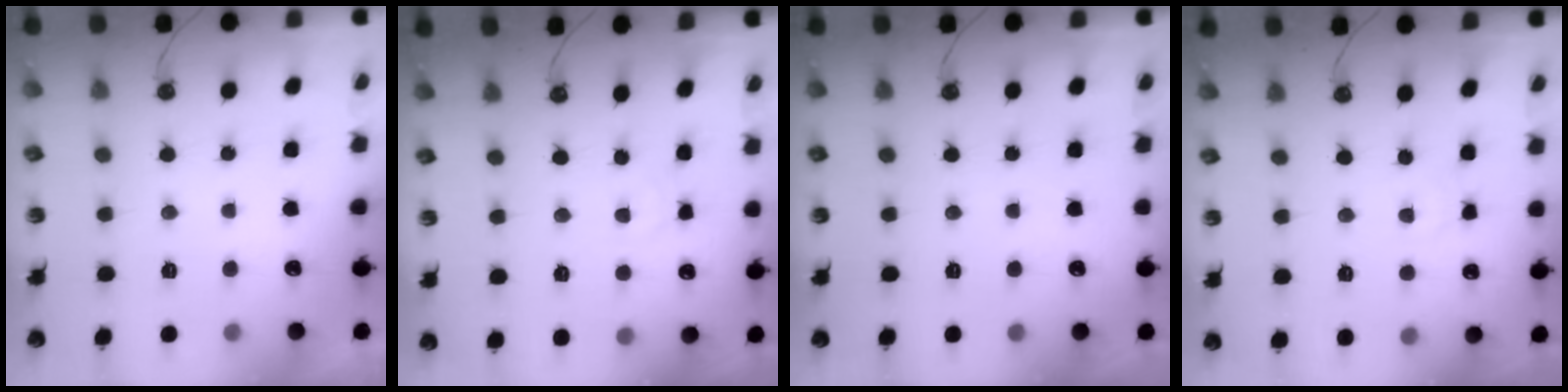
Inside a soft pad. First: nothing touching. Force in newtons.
{"total": 2.2, "press": 2.2, "slide": 0.2}
{"total": 0.0}
{"total": 2.8, "press": 2.8, "slide": 0.5}